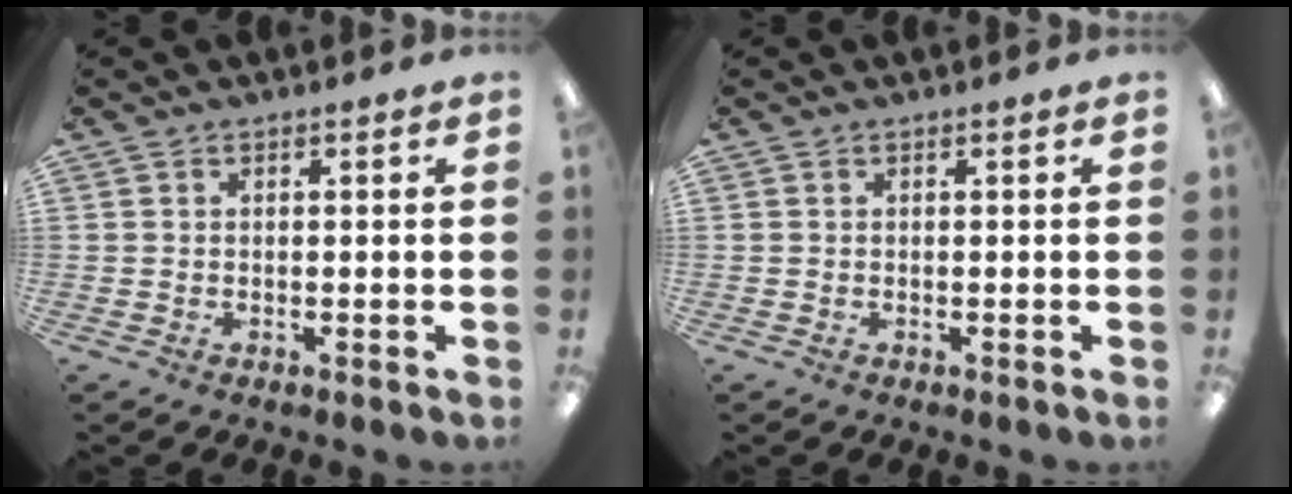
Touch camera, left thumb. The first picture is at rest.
{"total": 0.0}